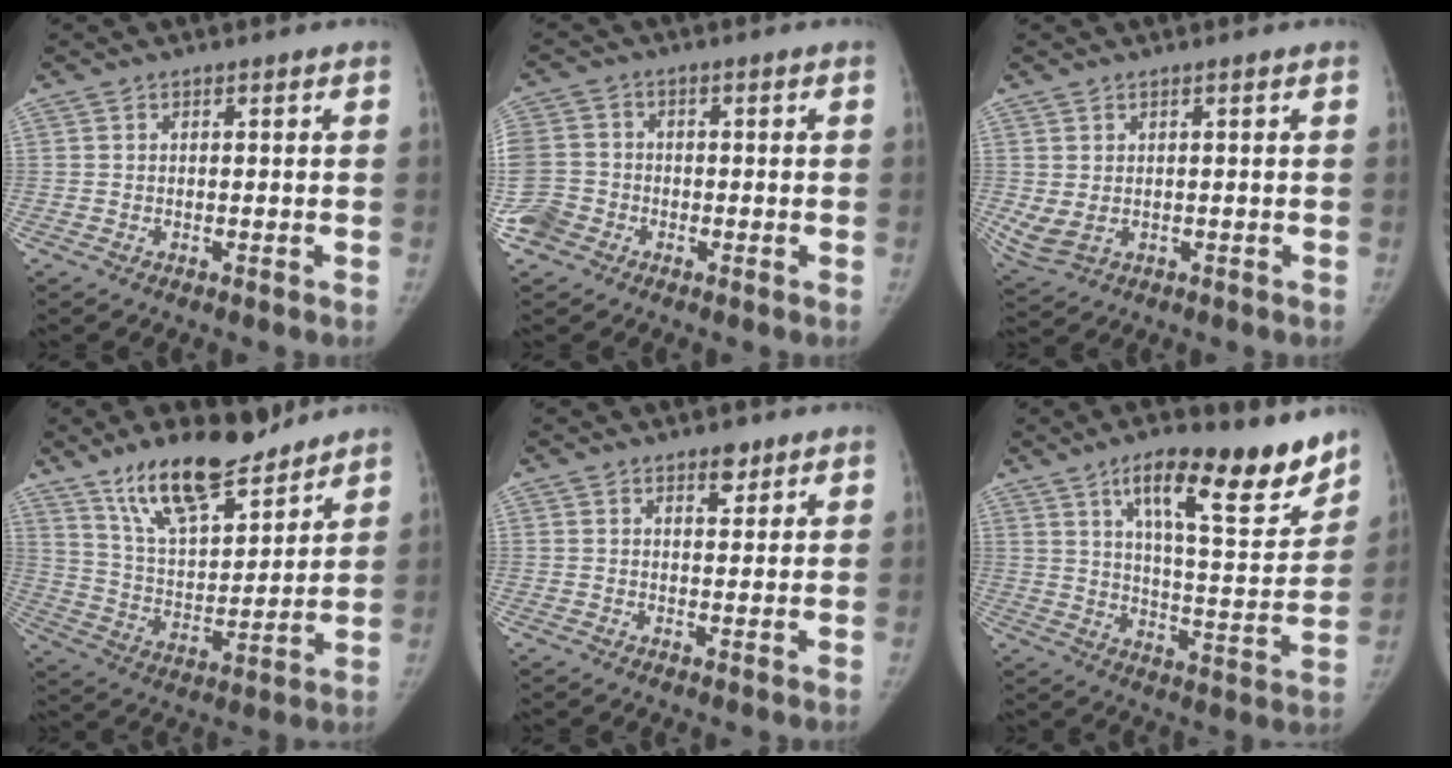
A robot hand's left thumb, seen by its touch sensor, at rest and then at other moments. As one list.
[{"total": 8.4, "force": [-3.3, 7.1, 3.1], "torque": [-0.071, 0.016, -0.063]}, {"total": 5.0, "force": [0.0, 3.1, 4.0], "torque": [-0.090, -0.003, 0.014]}, {"total": 17.8, "force": [13.1, 6.5, 10.0], "torque": [-0.134, -0.074, 0.237]}, {"total": 3.0, "force": [2.0, 1.5, 1.5], "torque": [-0.007, -0.012, 0.031]}, {"total": 19.3, "force": [12.5, 5.4, 13.6], "torque": [-0.162, -0.072, 0.195]}]